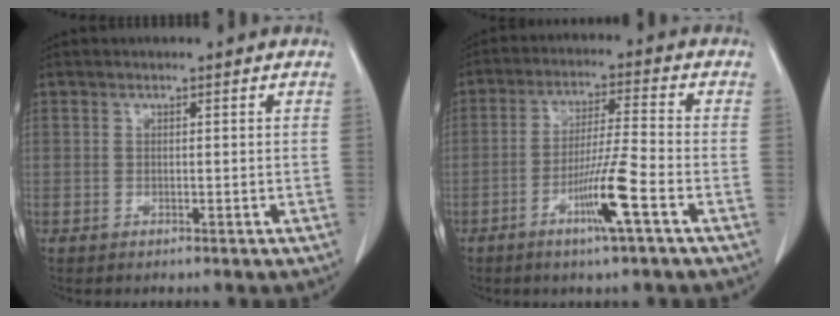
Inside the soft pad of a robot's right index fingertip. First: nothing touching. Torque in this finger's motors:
{"motor_torque": [1.94, -0.11, 0.81, 0.16]}